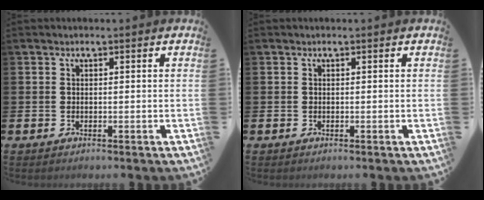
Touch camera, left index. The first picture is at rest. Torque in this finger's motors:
{"motor_torque": [0.00, 0.00, 0.00, 0.00]}